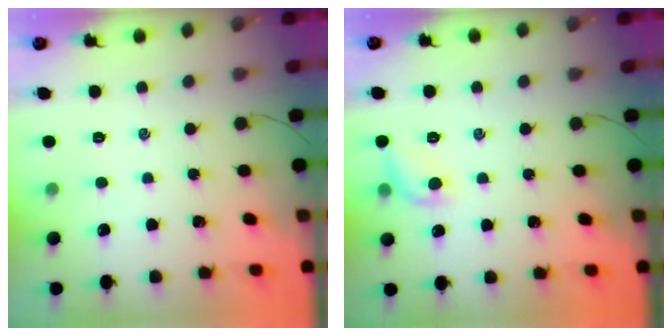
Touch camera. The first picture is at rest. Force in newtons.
{"total": 7.4, "press": 7.3, "slide": 1.3}